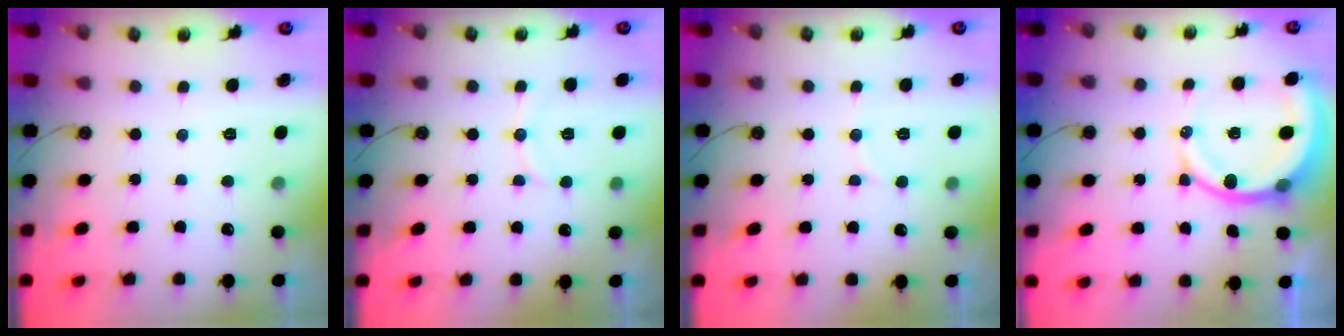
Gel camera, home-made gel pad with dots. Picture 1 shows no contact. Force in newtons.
{"total": 6.3, "press": 6.1, "slide": 1.4}
{"total": 5.3, "press": 5.2, "slide": 1.2}
{"total": 12.7, "press": 12.6, "slide": 1.6}